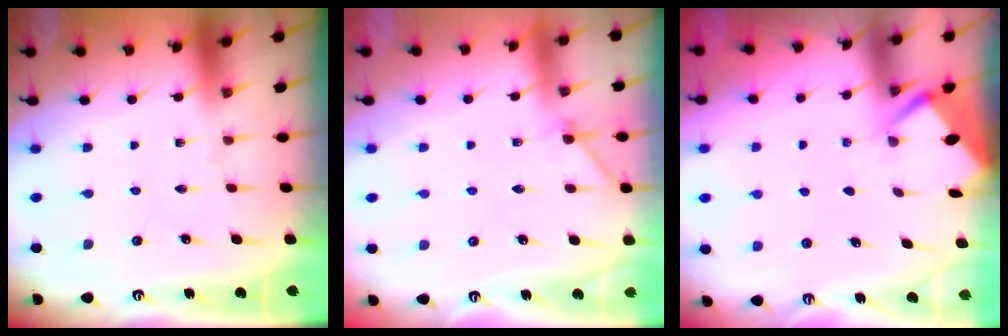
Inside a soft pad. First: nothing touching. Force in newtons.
{"total": 3.7, "press": 3.7, "slide": 0.5}
{"total": 2.6, "press": 2.6, "slide": 0.3}